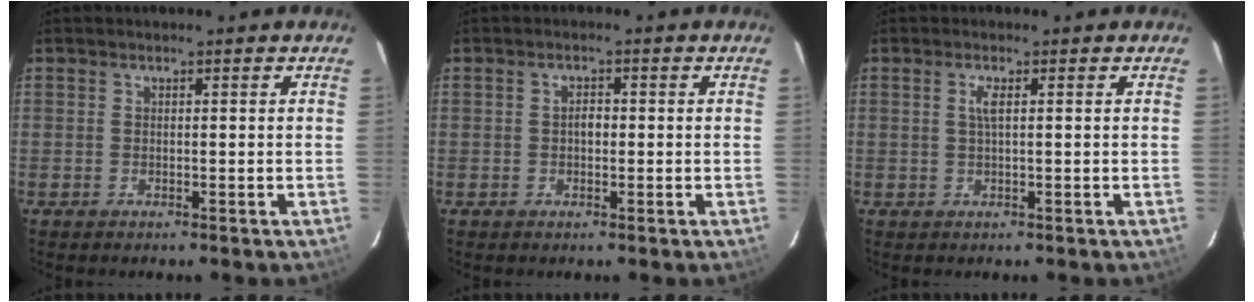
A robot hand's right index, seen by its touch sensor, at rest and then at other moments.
{"total": 1.7, "force": [-0.1, 1.1, 1.2], "torque": [-0.022, 0.007, -0.004]}
{"total": 1.7, "force": [0.4, 0.1, 1.6], "torque": [-0.033, 0.002, 0.007]}